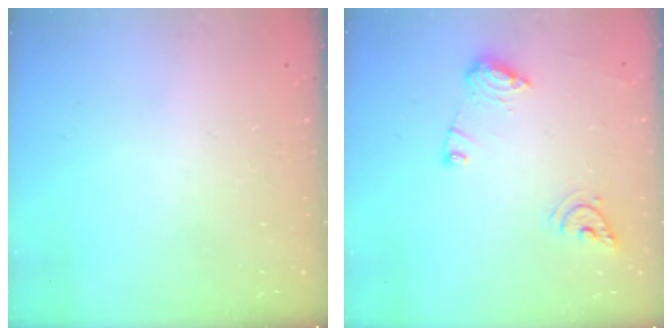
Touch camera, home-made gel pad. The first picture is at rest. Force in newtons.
{"total": 10.3, "press": 10.2, "slide": 1.1}